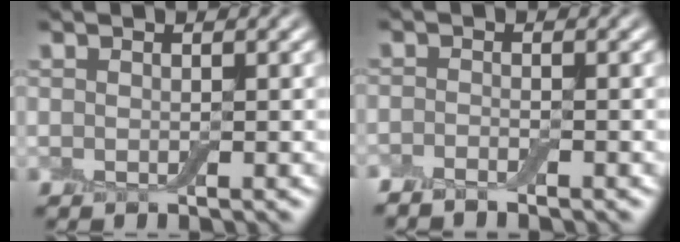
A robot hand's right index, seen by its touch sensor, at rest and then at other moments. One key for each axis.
{"total": 1.4, "fx": -1.4, "fy": 0.1, "fz": 0.4, "tx": -0.010, "ty": -0.004, "tz": -0.031}